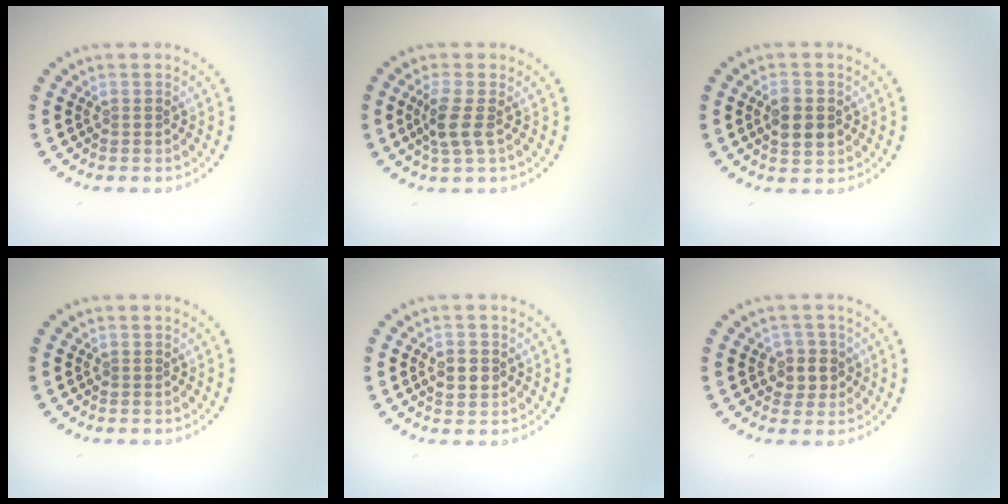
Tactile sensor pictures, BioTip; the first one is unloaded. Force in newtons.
{"total": 2.4, "press": 2.0, "slide": 1.4}
{"total": 3.2, "press": 3.2, "slide": 0.2}
{"total": 0.0}
{"total": 2.1, "press": 2.0, "slide": 0.2}
{"total": 2.1, "press": 1.9, "slide": 0.8}